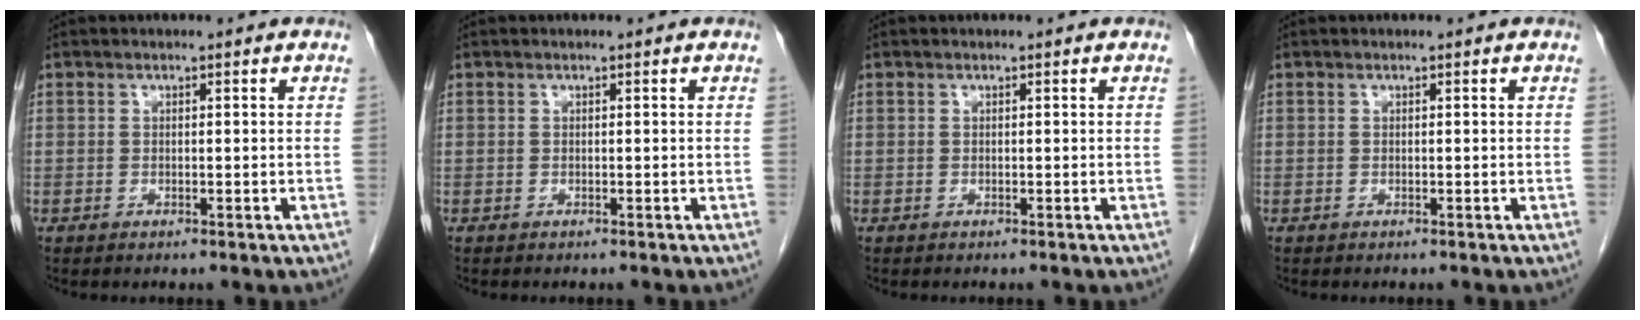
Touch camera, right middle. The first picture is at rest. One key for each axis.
{"total": 0.0}
{"total": 0.0}
{"total": 0.0}